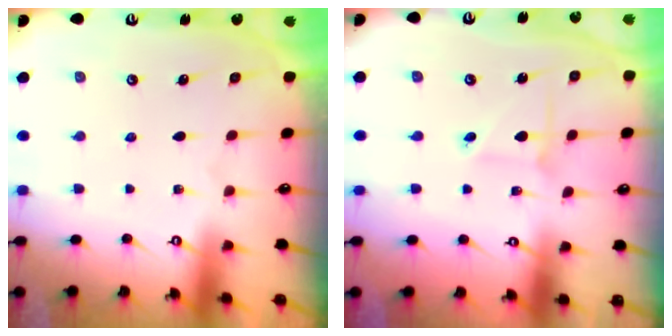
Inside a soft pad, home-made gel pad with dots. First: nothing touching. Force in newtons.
{"total": 2.3, "press": 2.3, "slide": 0.2}